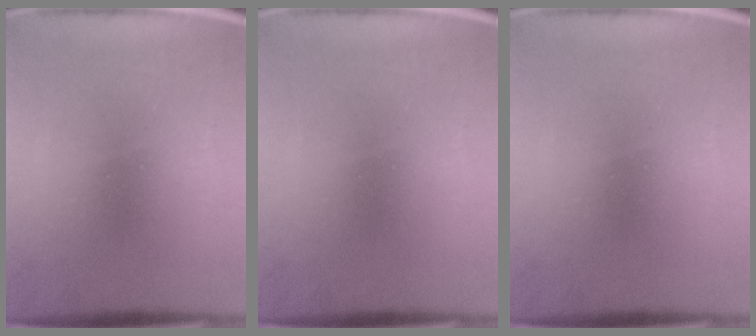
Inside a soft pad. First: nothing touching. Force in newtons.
{"total": 0.0}
{"total": 0.0}